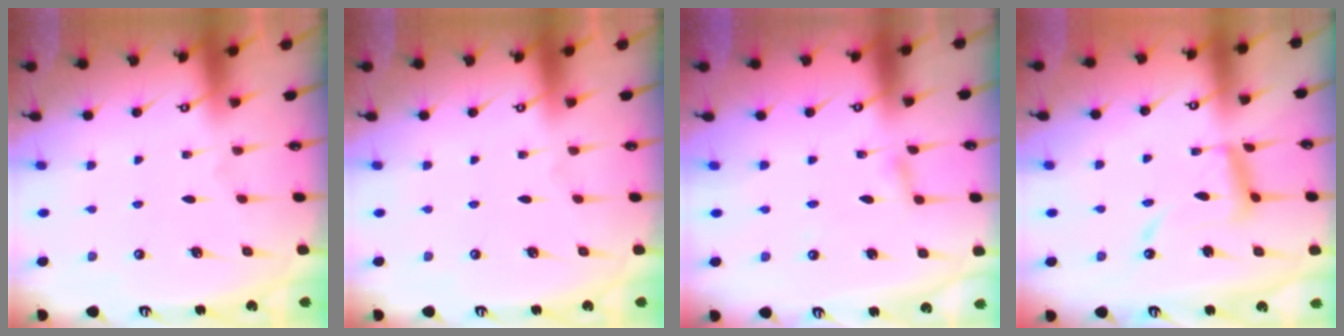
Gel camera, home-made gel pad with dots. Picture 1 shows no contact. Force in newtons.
{"total": 0.0}
{"total": 2.9, "press": 2.9, "slide": 0.3}
{"total": 11.6, "press": 11.6, "slide": 1.0}